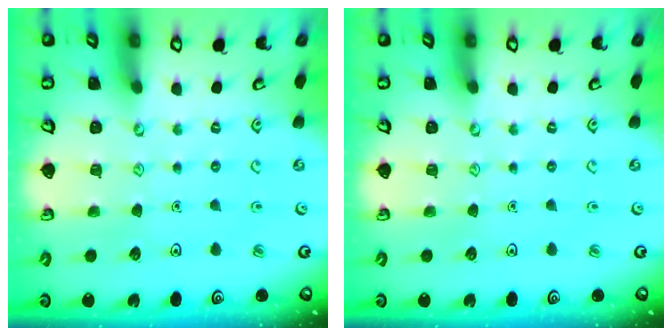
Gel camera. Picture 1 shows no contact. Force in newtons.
{"total": 0.0}